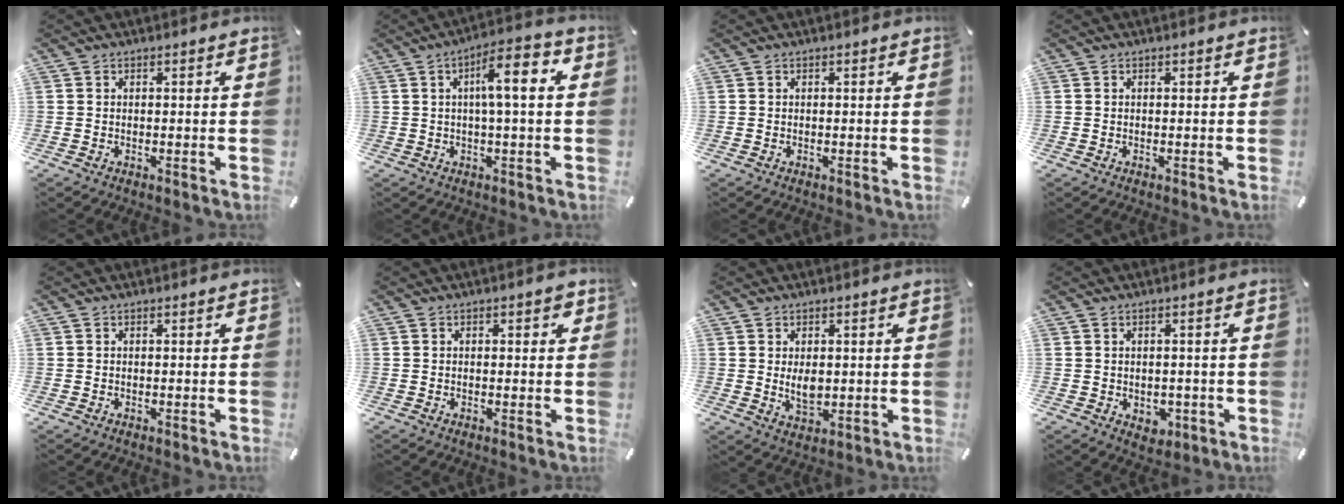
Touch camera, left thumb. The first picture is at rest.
{"total": 10.4, "force": [2.0, 2.6, 9.8], "torque": [-0.152, -0.001, 0.024]}
{"total": 0.0}
{"total": 0.0}
{"total": 0.0}
{"total": 1.4, "force": [0.5, 0.9, 0.9], "torque": [-0.011, 0.004, 0.005]}
{"total": 5.2, "force": [0.6, 3.6, 3.6], "torque": [-0.068, -0.008, 0.007]}
{"total": 2.9, "force": [-0.3, 2.6, 1.2], "torque": [-0.005, -0.002, -0.007]}